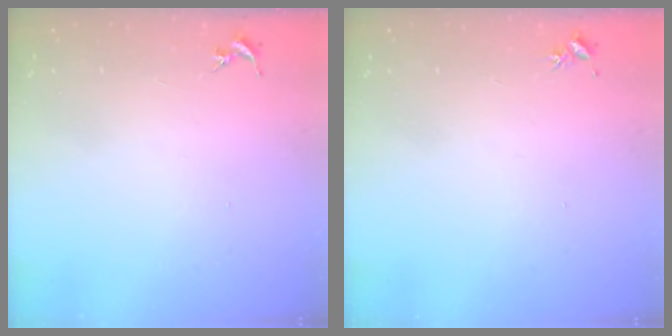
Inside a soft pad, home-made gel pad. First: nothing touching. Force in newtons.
{"total": 3.1, "press": 3.1, "slide": 0.2}